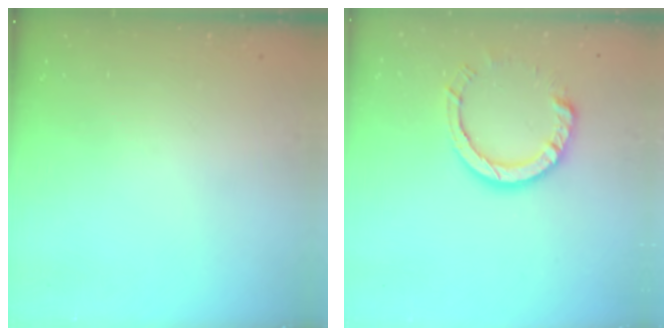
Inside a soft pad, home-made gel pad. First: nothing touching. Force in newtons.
{"total": 9.1, "press": 9.1, "slide": 0.7}